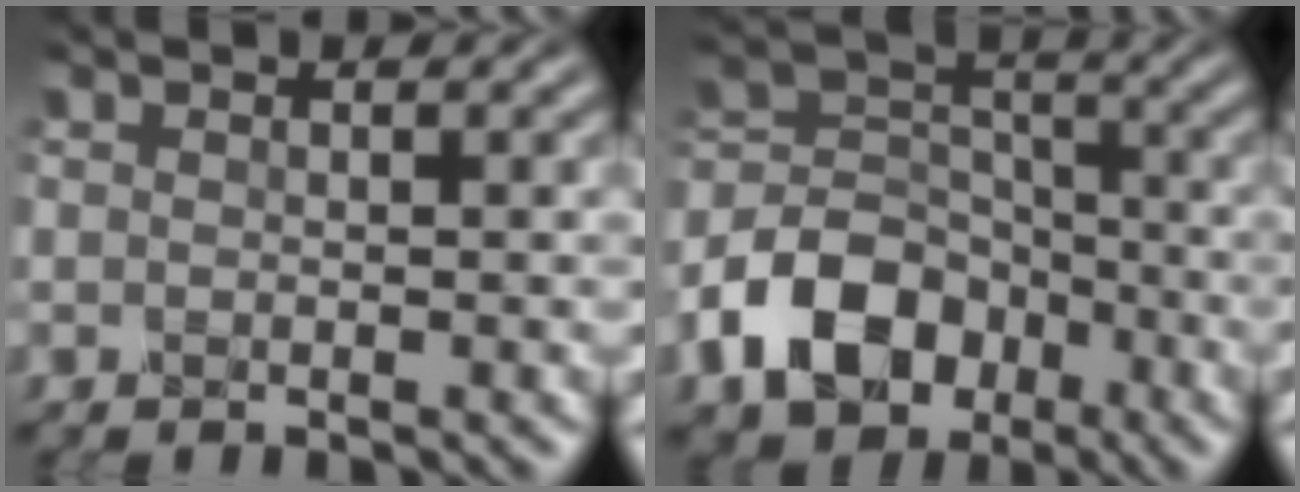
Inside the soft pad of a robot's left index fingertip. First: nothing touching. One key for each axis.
{"total": 8.3, "fx": -4.2, "fy": 5.9, "fz": 4.1, "tx": -0.079, "ty": -0.001, "tz": -0.091}